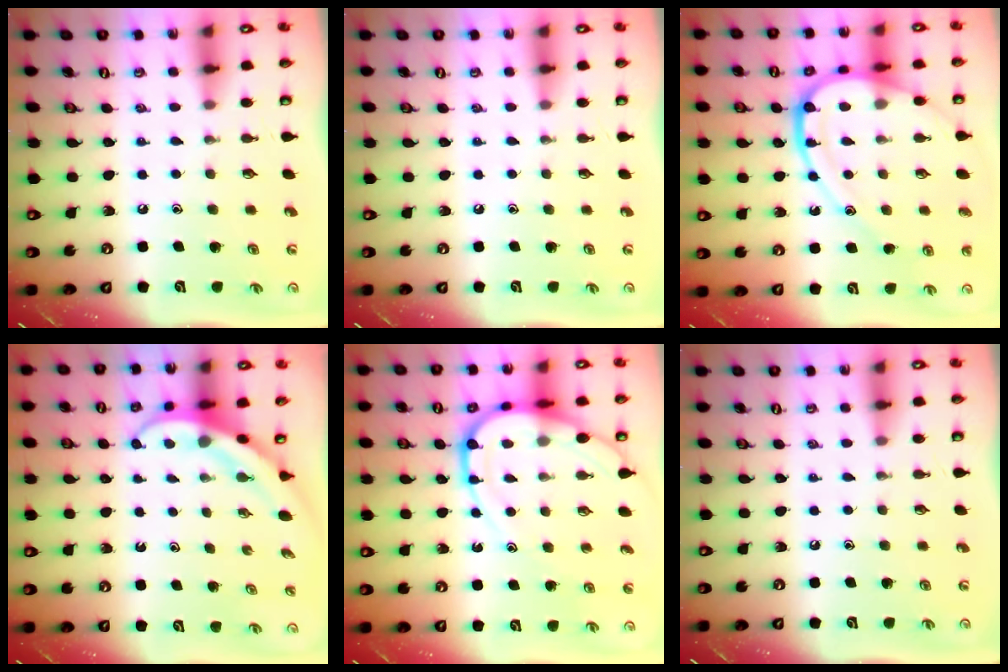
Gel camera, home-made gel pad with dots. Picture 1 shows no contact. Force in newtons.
{"total": 0.0}
{"total": 15.3, "press": 15.3, "slide": 1.4}
{"total": 4.0, "press": 4.0, "slide": 0.4}
{"total": 12.5, "press": 12.5, "slide": 1.1}
{"total": 0.0}